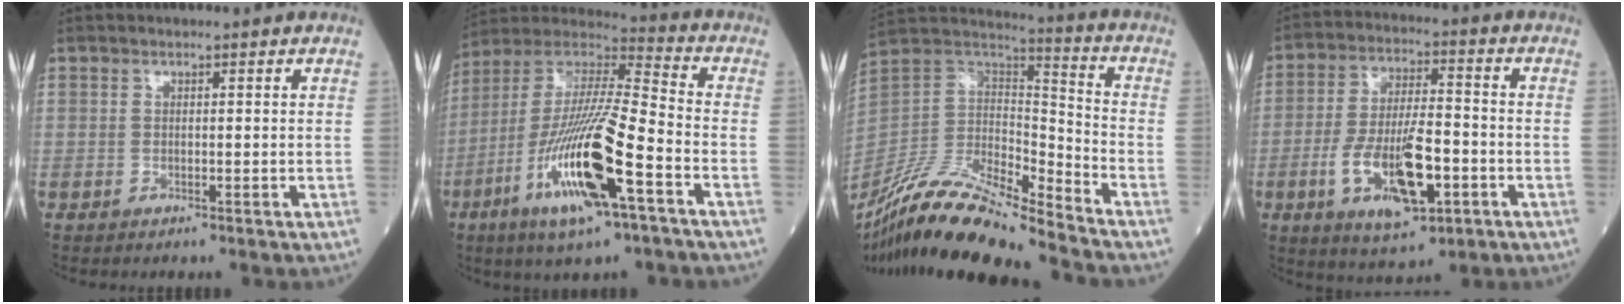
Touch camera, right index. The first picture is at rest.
{"total": 19.9, "force": [-7.8, 2.1, 18.2], "torque": [-0.388, -0.029, -0.146]}
{"total": 18.9, "force": [-16.3, 1.3, 9.6], "torque": [-0.197, 0.006, -0.307]}
{"total": 13.0, "force": [-4.3, 4.1, 11.6], "torque": [-0.223, -0.005, -0.070]}